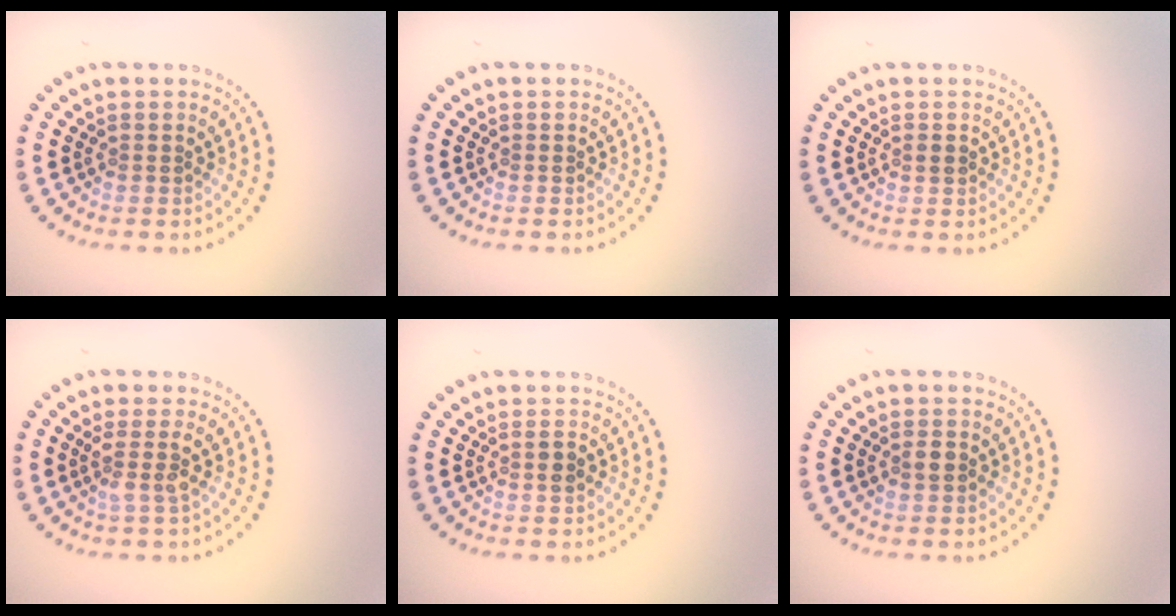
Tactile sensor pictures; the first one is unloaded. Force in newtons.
{"total": 0.0}
{"total": 0.9, "press": 0.9, "slide": 0.0}
{"total": 2.0, "press": 1.6, "slide": 1.2}
{"total": 1.2, "press": 1.1, "slide": 0.3}
{"total": 1.3, "press": 1.3, "slide": 0.3}